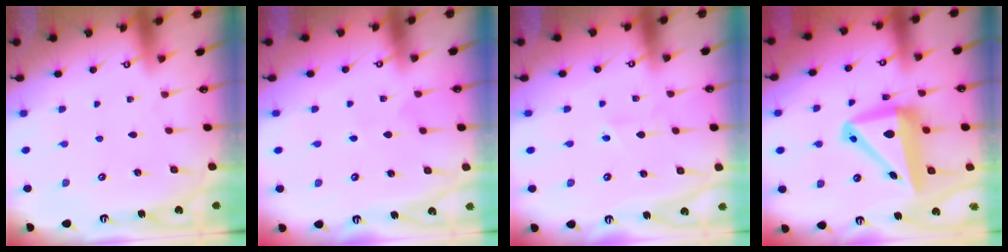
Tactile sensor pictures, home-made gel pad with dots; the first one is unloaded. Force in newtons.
{"total": 3.0, "press": 3.0, "slide": 0.3}
{"total": 1.6, "press": 1.3, "slide": 0.9}
{"total": 13.6, "press": 13.4, "slide": 2.3}